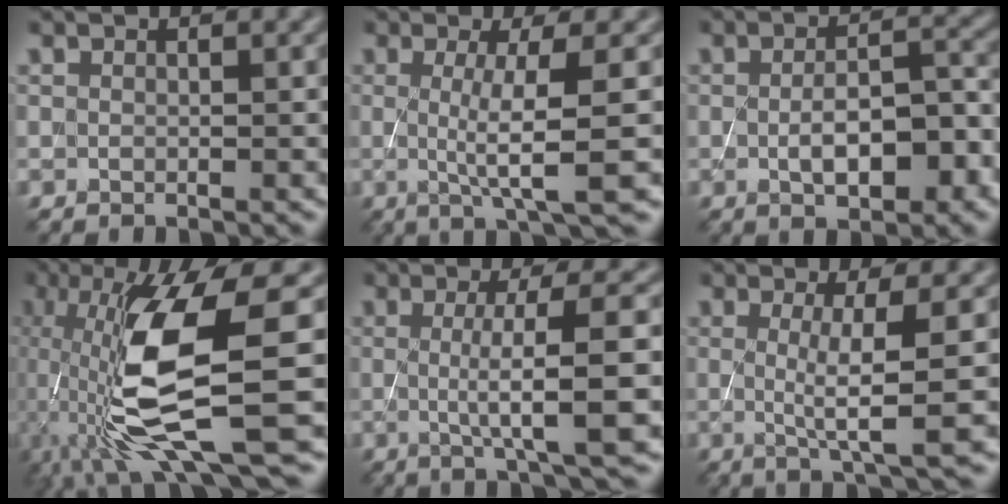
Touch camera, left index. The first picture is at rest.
{"total": 5.6, "force": [-0.1, 0.9, 5.5], "torque": [-0.092, -0.003, 0.000]}
{"total": 5.6, "force": [-1.3, 2.3, 5.0], "torque": [-0.086, -0.001, -0.016]}
{"total": 13.3, "force": [-1.1, 3.5, 12.7], "torque": [-0.251, -0.016, -0.010]}
{"total": 7.6, "force": [-0.3, 1.5, 7.5], "torque": [-0.110, 0.003, -0.003]}
{"total": 5.0, "force": [0.1, 0.7, 4.9], "torque": [-0.082, -0.003, 0.004]}